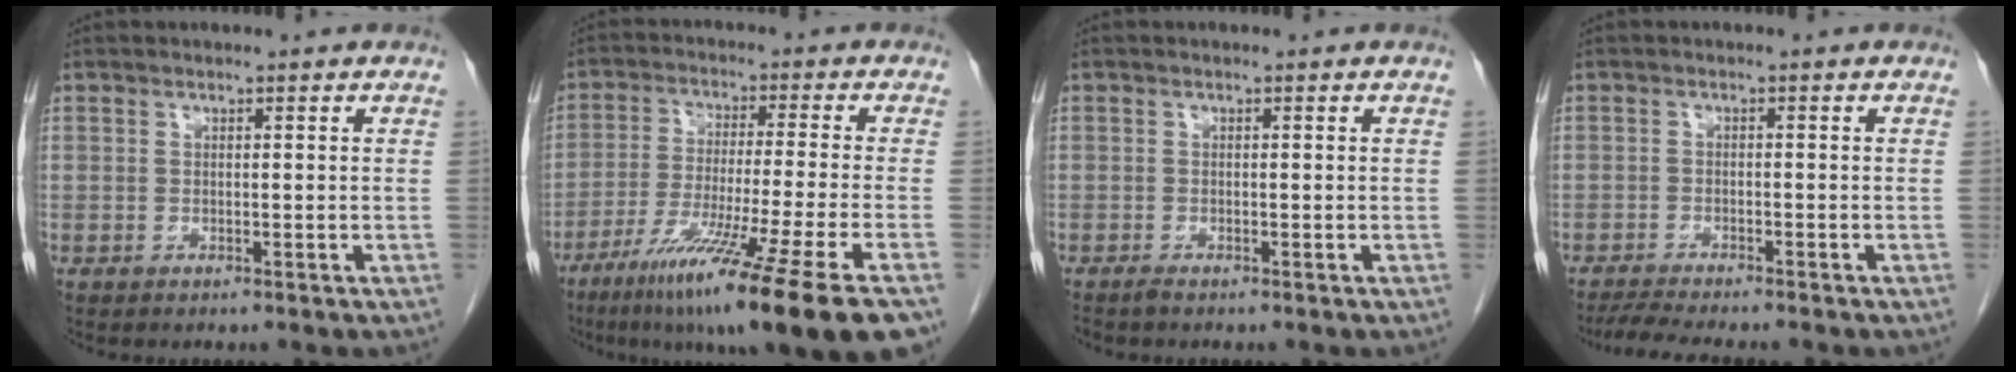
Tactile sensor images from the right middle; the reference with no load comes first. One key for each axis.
{"total": 18.5, "fx": -11.4, "fy": -1.4, "fz": 14.5, "tx": -0.207, "ty": -0.057, "tz": -0.186}
{"total": 0.6, "fx": -0.6, "fy": 0.0, "fz": 0.2, "tx": -0.012, "ty": -0.002, "tz": -0.012}
{"total": 6.3, "fx": -5.6, "fy": 0.1, "fz": 2.9, "tx": -0.043, "ty": -0.015, "tz": -0.090}